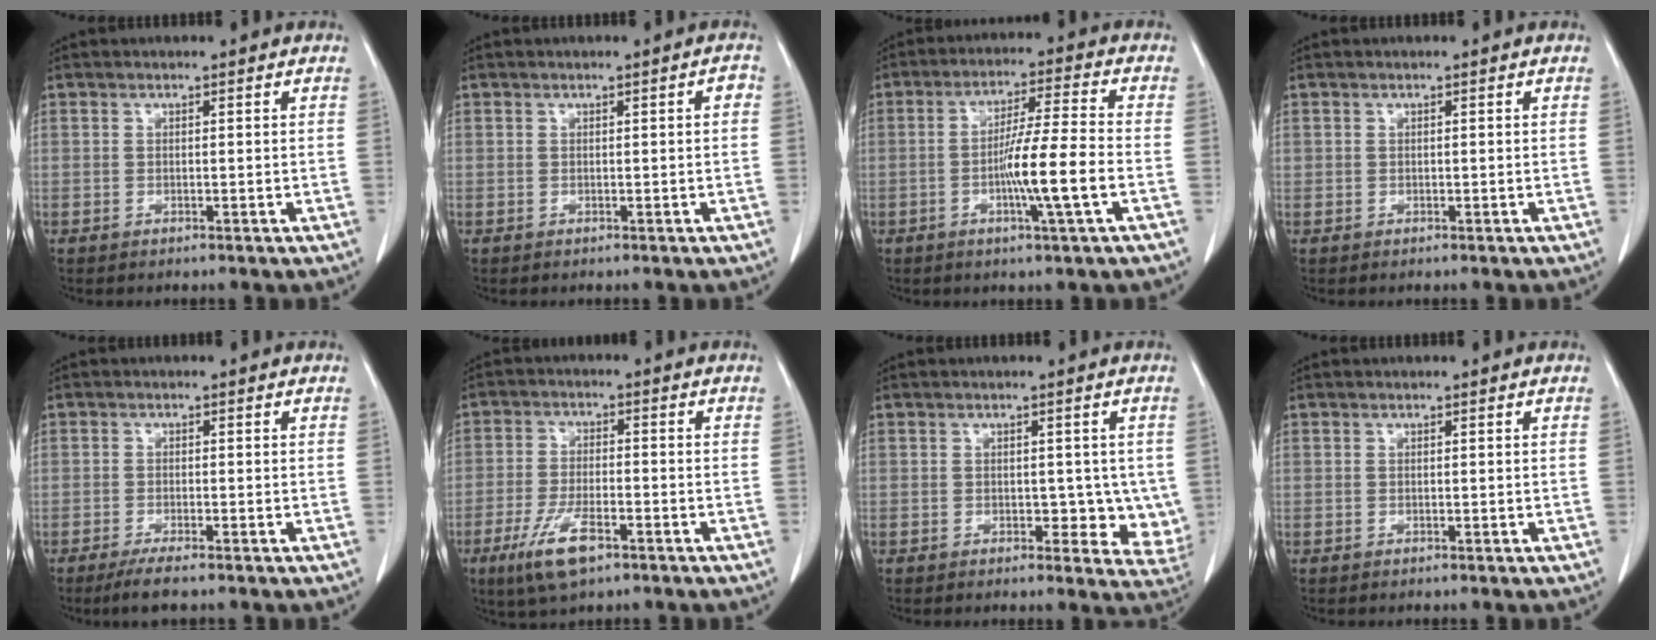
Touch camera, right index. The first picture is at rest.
{"total": 1.1, "force": [0.0, 0.3, 1.0], "torque": [-0.010, 0.003, 0.001]}
{"total": 9.5, "force": [-2.5, -0.7, 9.1], "torque": [-0.162, -0.006, -0.047]}
{"total": 0.0}
{"total": 3.0, "force": [-2.3, 0.4, 1.9], "torque": [-0.039, -0.006, -0.041]}
{"total": 7.8, "force": [-4.4, 2.3, 6.0], "torque": [-0.125, -0.013, -0.075]}
{"total": 6.1, "force": [0.2, 3.7, 4.9], "torque": [-0.034, -0.006, 0.005]}
{"total": 0.0}